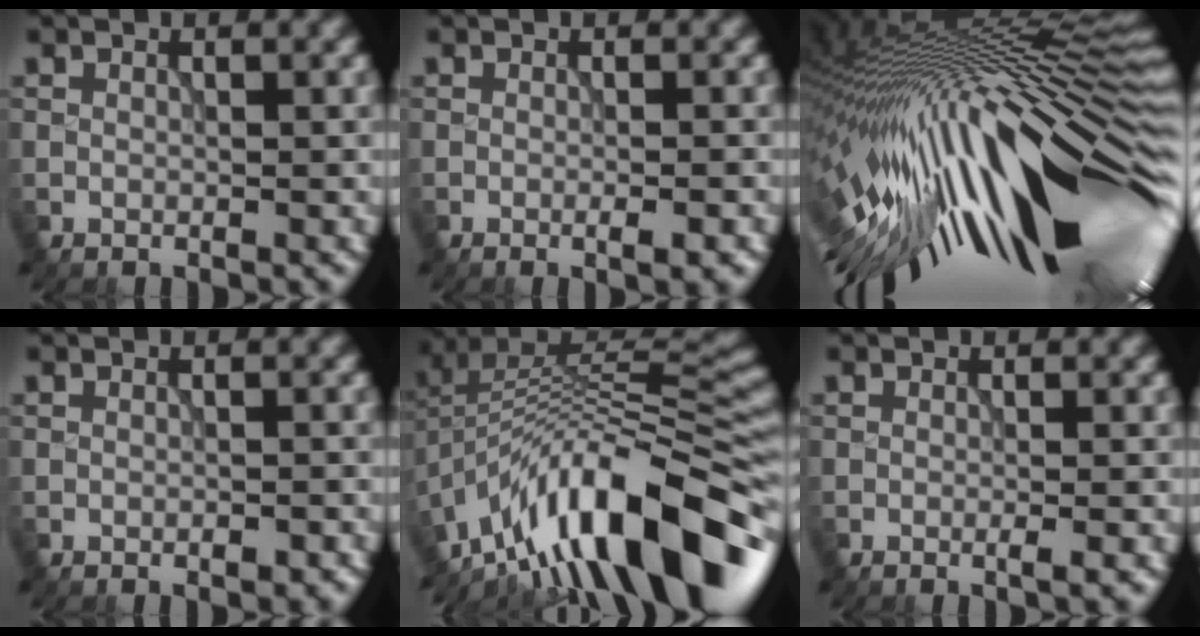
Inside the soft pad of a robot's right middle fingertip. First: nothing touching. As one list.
[{"total": 1.7, "force": [-0.6, 0.3, 1.5], "torque": [-0.017, 0.000, -0.010]}, {"total": 18.6, "force": [-2.0, 6.2, 17.4], "torque": [-0.263, -0.009, -0.037]}, {"total": 1.0, "force": [-0.6, 0.4, 0.8], "torque": [-0.013, -0.001, -0.007]}, {"total": 14.3, "force": [-7.5, 4.5, 11.3], "torque": [-0.190, 0.037, -0.128]}, {"total": 1.2, "force": [-0.3, 0.2, 1.1], "torque": [-0.013, -0.002, -0.008]}]